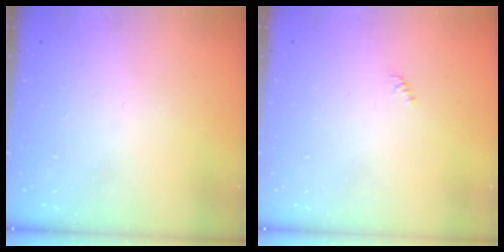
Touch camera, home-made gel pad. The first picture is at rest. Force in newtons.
{"total": 0.7, "press": 0.7, "slide": 0.3}